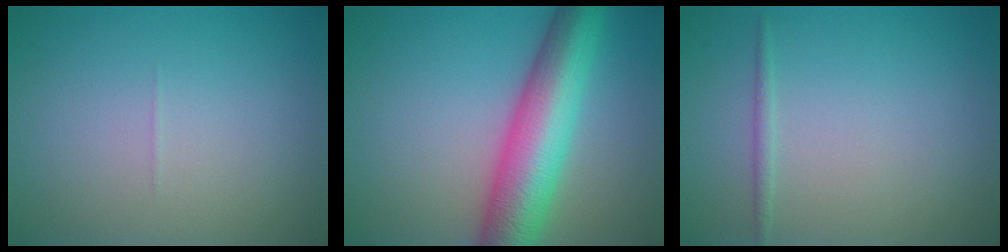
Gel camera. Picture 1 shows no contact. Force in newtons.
{"total": 9.3, "press": 9.3, "slide": 0.3}
{"total": 0.8, "press": 0.8, "slide": 0.0}